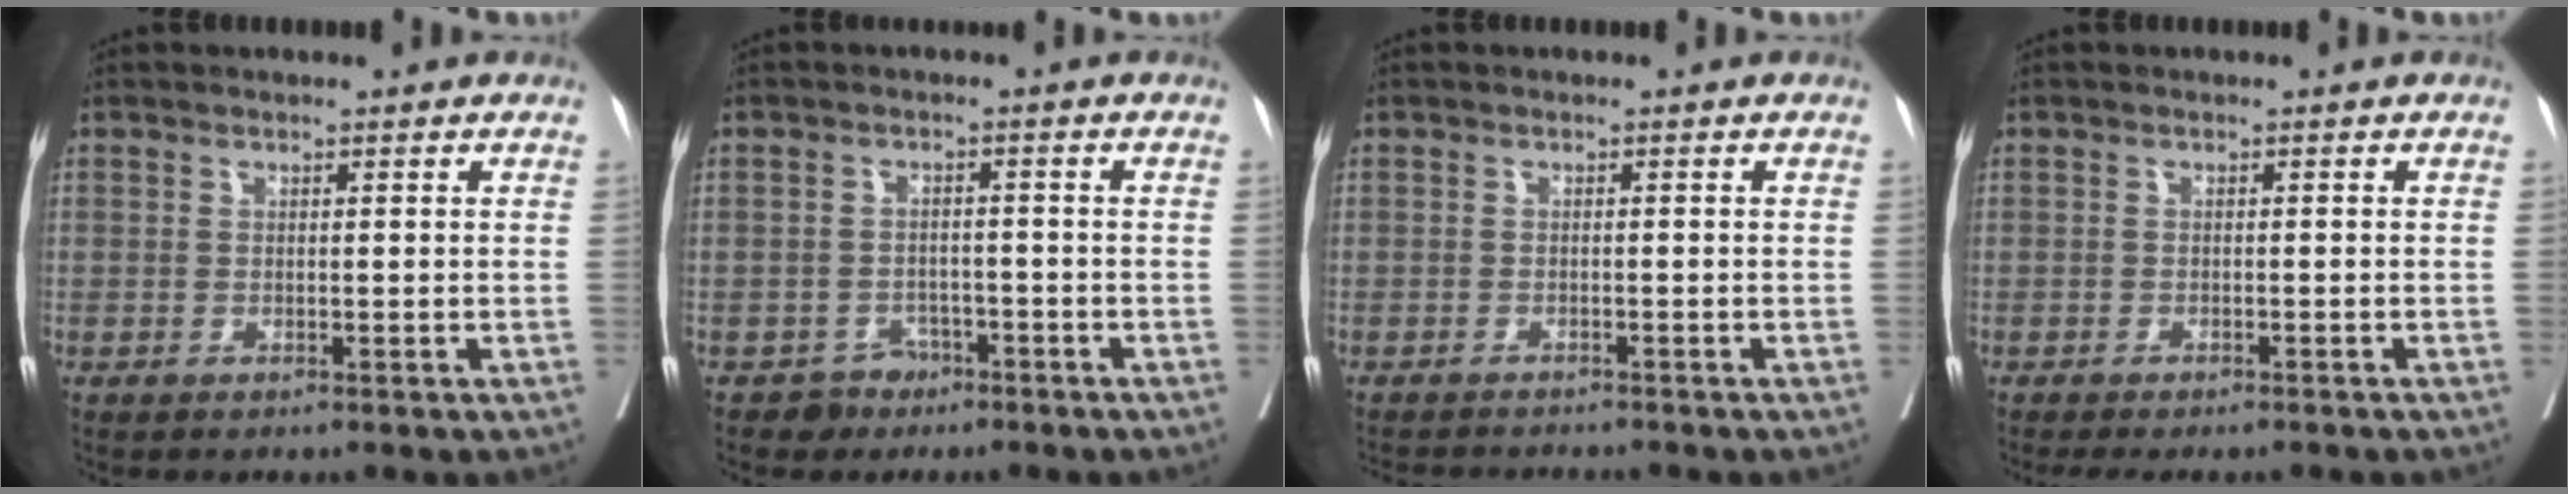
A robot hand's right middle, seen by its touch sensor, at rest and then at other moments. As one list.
[{"total": 2.9, "force": [-2.0, 2.2, 0.0], "torque": [-0.002, 0.010, -0.028]}, {"total": 5.5, "force": [-5.4, 0.3, 1.4], "torque": [-0.011, -0.011, -0.080]}, {"total": 6.1, "force": [-5.3, 1.9, 2.2], "torque": [-0.019, -0.009, -0.071]}]